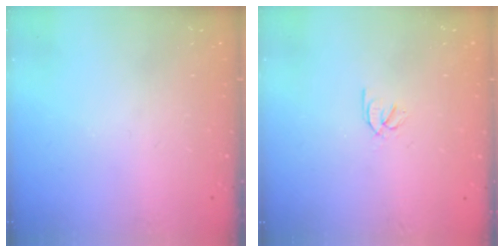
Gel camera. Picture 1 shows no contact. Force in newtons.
{"total": 2.1, "press": 2.1, "slide": 0.1}